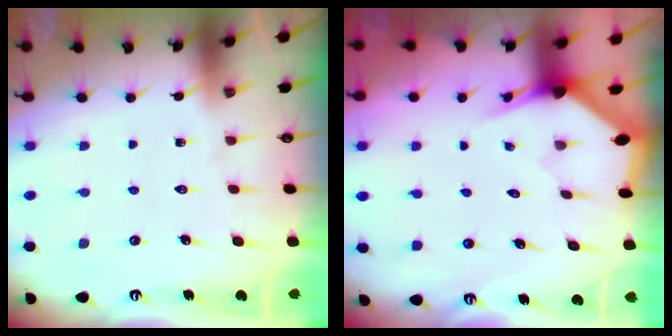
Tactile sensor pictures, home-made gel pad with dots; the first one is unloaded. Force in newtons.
{"total": 2.8, "press": 2.8, "slide": 0.1}